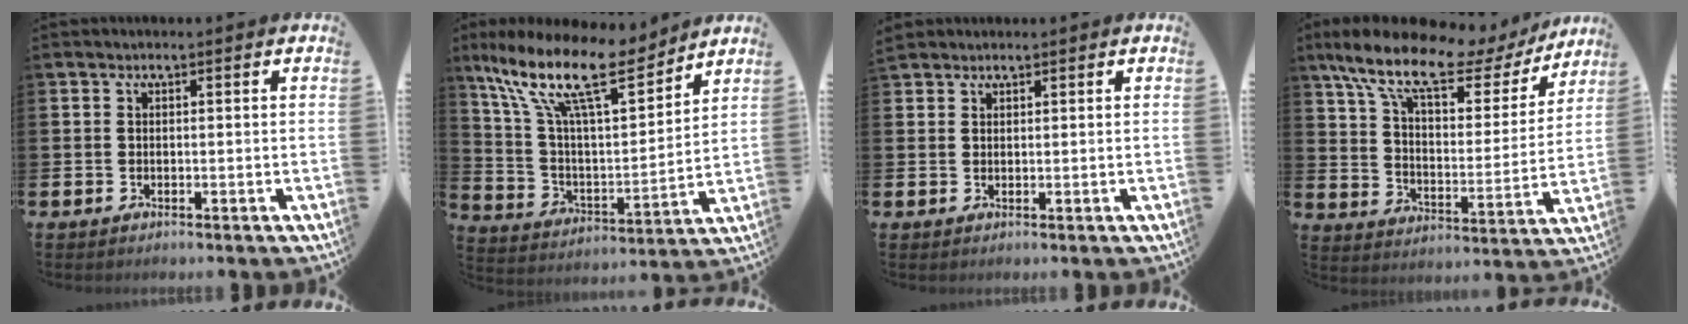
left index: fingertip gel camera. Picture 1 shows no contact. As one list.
[{"total": 15.2, "force": [10.8, 4.8, 9.6], "torque": [-0.210, -0.060, 0.186]}, {"total": 1.6, "force": [1.5, 0.5, -0.1], "torque": [0.008, -0.001, 0.028]}, {"total": 12.5, "force": [9.5, 4.4, 6.8], "torque": [-0.160, -0.051, 0.160]}]